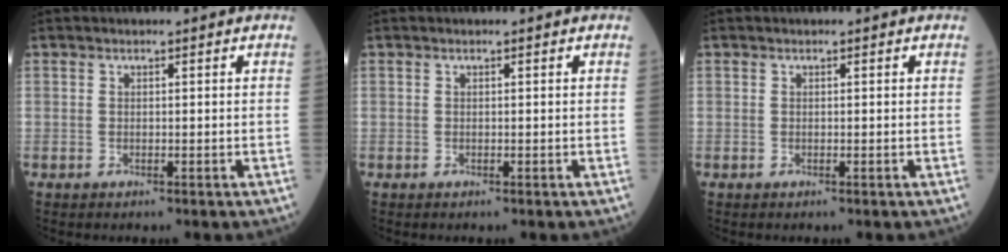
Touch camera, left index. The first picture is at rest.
{"total": 0.0}
{"total": 0.0}